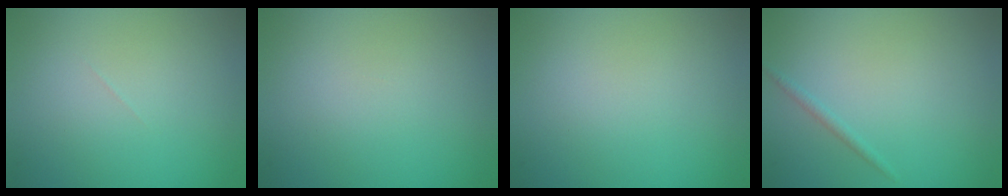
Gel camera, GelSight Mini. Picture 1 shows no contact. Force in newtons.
{"total": 0.0}
{"total": 0.0}
{"total": 0.7, "press": 0.7, "slide": 0.1}